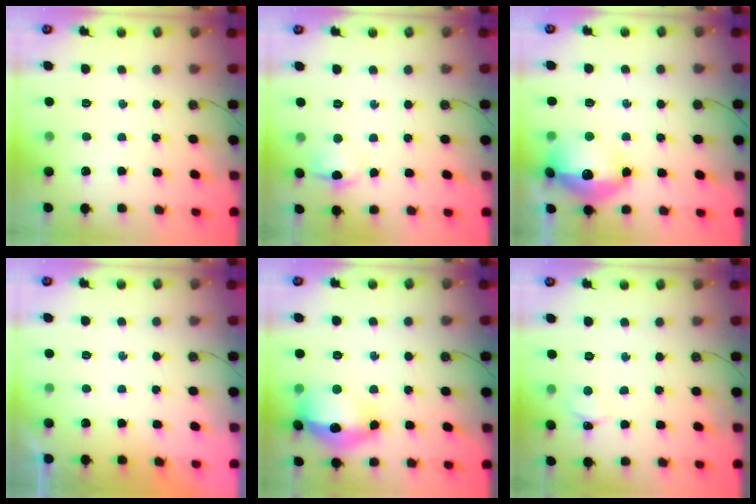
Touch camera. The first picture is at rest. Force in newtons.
{"total": 5.9, "press": 5.8, "slide": 1.5}
{"total": 16.6, "press": 16.5, "slide": 1.4}
{"total": 0.0}
{"total": 16.8, "press": 16.7, "slide": 1.4}
{"total": 1.7, "press": 1.7, "slide": 0.2}